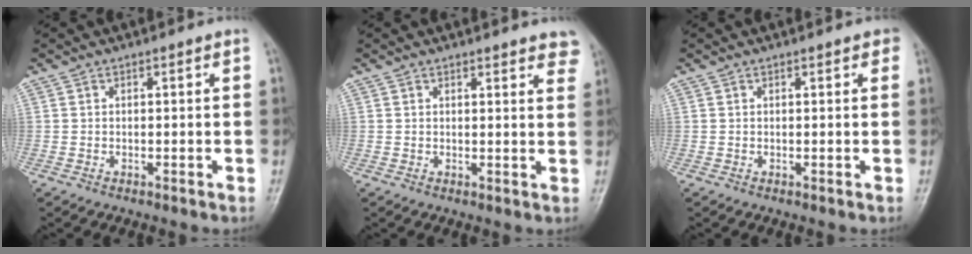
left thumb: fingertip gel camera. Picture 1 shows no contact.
{"total": 5.6, "force": [4.7, 1.6, 2.5], "torque": [-0.001, -0.018, 0.044]}
{"total": 1.2, "force": [0.6, 0.7, 0.8], "torque": [-0.001, 0.001, 0.003]}